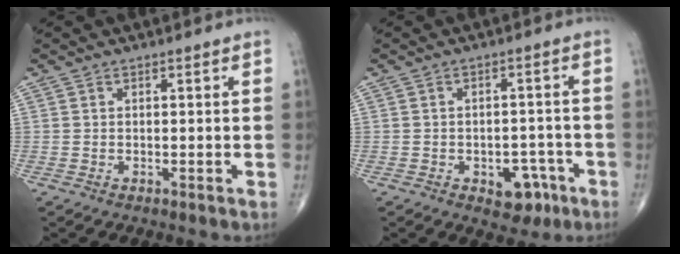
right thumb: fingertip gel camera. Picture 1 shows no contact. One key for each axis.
{"total": 6.4, "fx": -3.0, "fy": 4.1, "fz": 3.9, "tx": -0.021, "ty": 0.023, "tz": -0.034}